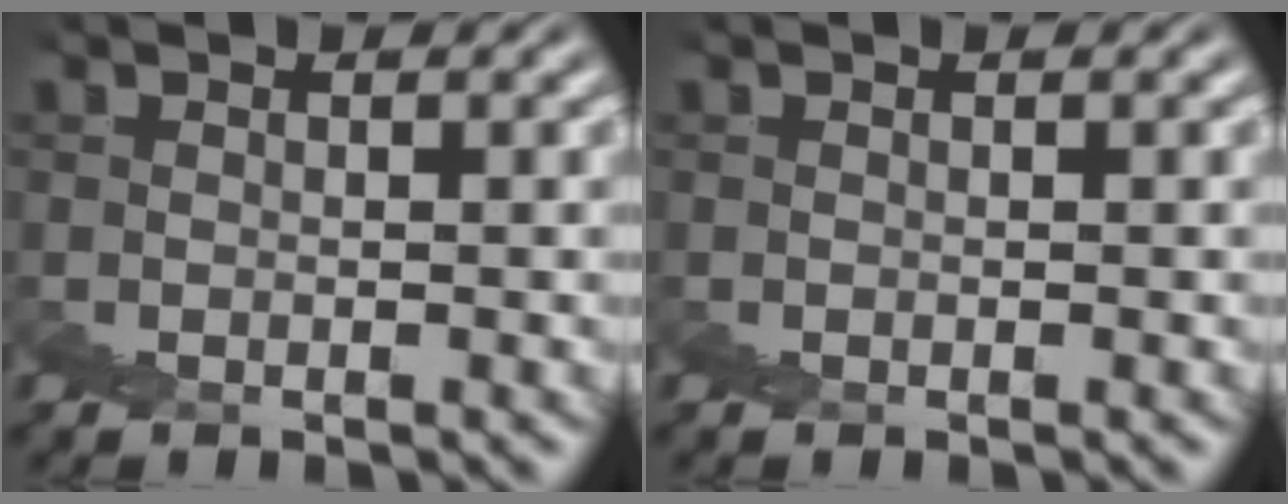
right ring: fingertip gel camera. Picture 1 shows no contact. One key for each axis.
{"total": 0.0}